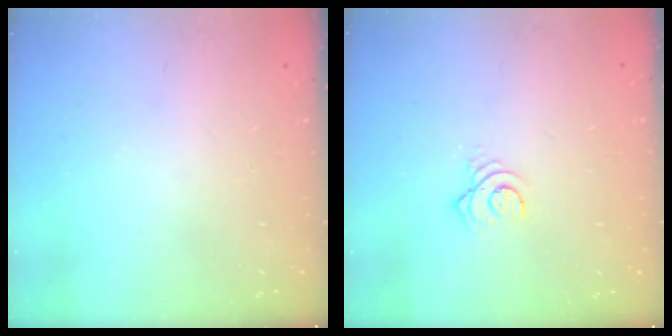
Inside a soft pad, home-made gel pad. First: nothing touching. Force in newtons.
{"total": 3.8, "press": 3.8, "slide": 0.2}